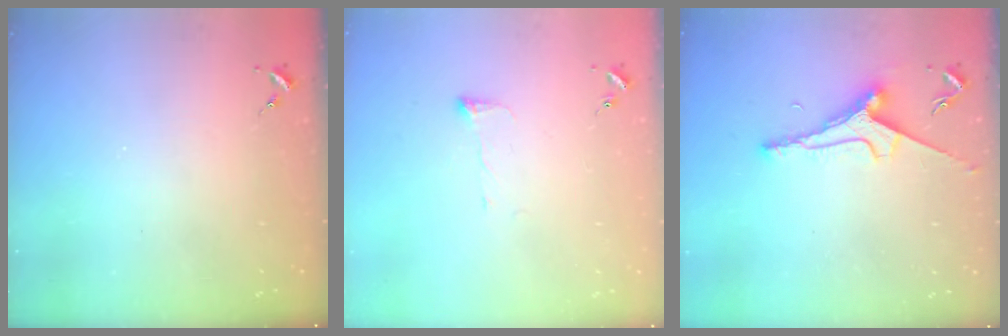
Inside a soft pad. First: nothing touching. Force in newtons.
{"total": 3.8, "press": 3.7, "slide": 0.6}
{"total": 7.6, "press": 7.5, "slide": 0.9}